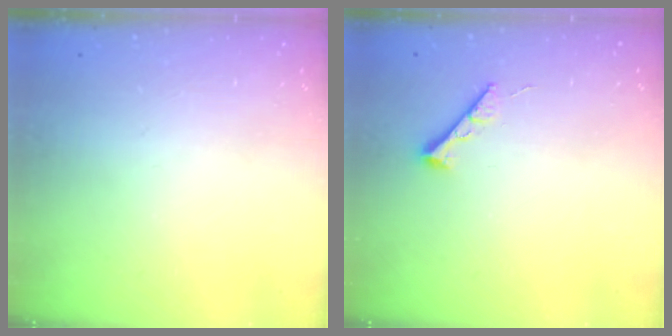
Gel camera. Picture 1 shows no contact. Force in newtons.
{"total": 5.4, "press": 5.4, "slide": 0.8}